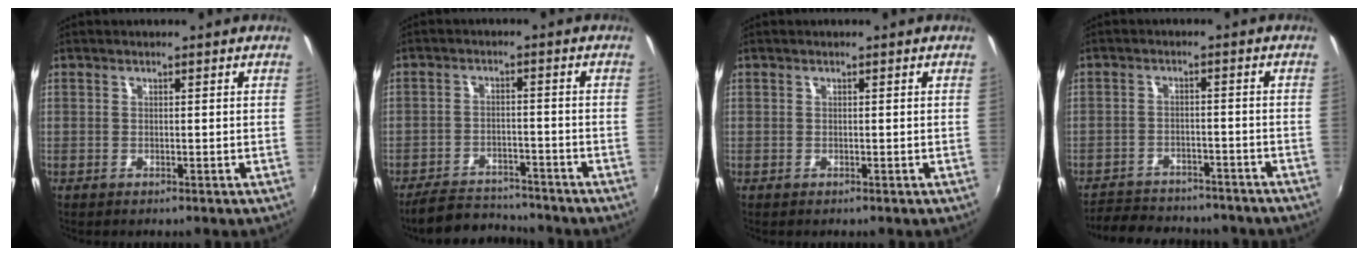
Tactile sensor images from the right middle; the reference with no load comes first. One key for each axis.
{"total": 9.3, "fx": -8.7, "fy": 2.2, "fz": 2.3, "tx": -0.070, "ty": 0.004, "tz": -0.133}
{"total": 0.0}
{"total": 14.8, "fx": -12.7, "fy": 5.1, "fz": 5.7, "tx": -0.127, "ty": -0.003, "tz": -0.172}